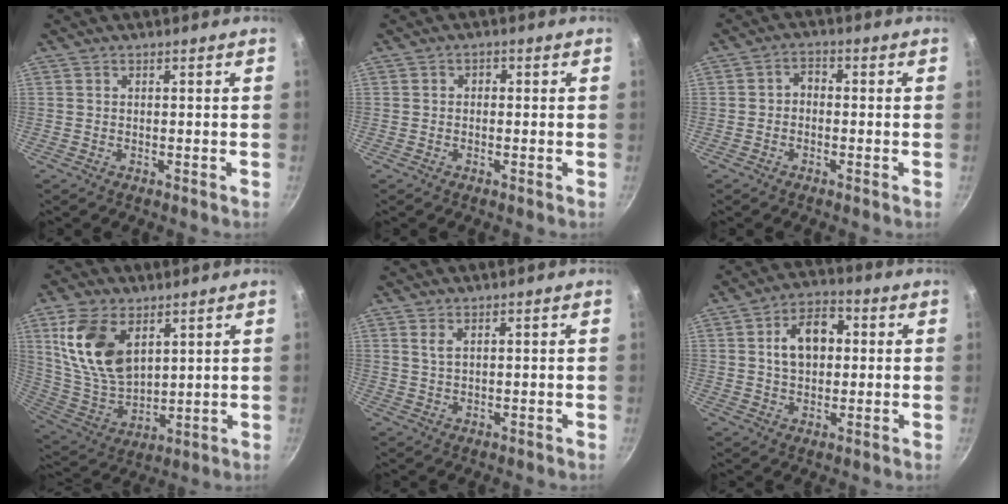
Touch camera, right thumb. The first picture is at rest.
{"total": 1.3, "force": [-0.1, 1.1, 0.6], "torque": [-0.007, 0.006, -0.005]}
{"total": 2.8, "force": [-0.7, 2.1, 1.7], "torque": [-0.022, 0.015, -0.020]}
{"total": 16.2, "force": [6.5, 9.7, 11.3], "torque": [-0.202, -0.033, 0.141]}
{"total": 1.8, "force": [0.9, 0.8, 1.3], "torque": [-0.026, -0.004, 0.018]}
{"total": 10.1, "force": [1.6, 6.8, 7.3], "torque": [-0.086, 0.017, 0.017]}